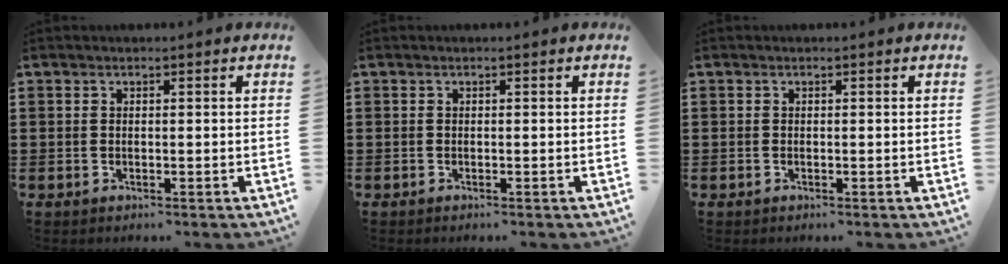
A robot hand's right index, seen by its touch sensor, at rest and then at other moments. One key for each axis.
{"total": 0.0}
{"total": 0.0}